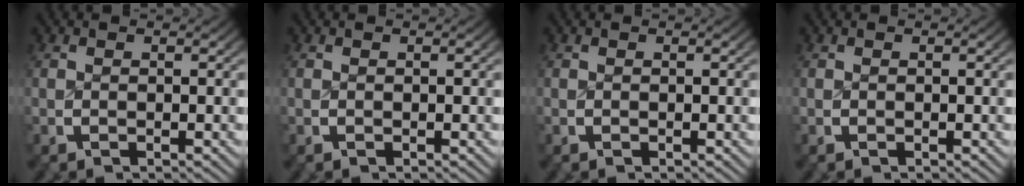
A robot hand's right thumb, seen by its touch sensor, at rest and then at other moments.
{"total": 0.0}
{"total": 0.0}
{"total": 0.0}